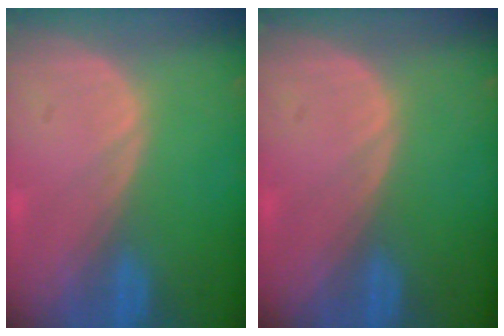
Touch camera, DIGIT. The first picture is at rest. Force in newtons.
{"total": 0.0}